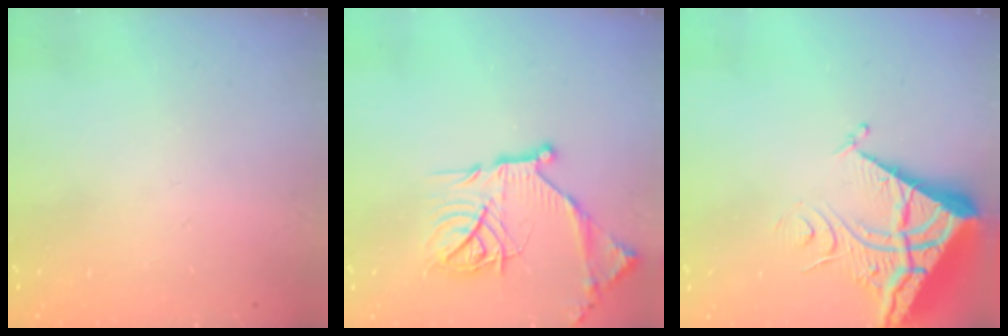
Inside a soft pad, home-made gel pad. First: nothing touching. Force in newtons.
{"total": 18.5, "press": 18.4, "slide": 1.9}
{"total": 9.6, "press": 9.5, "slide": 1.1}